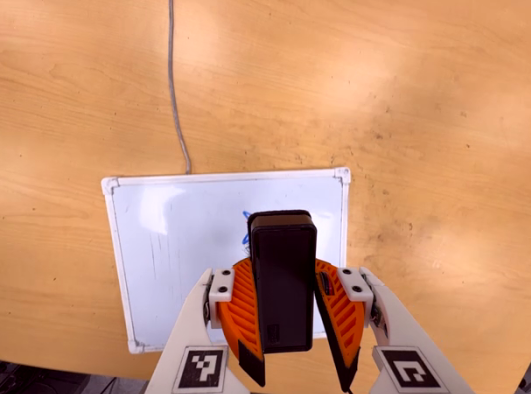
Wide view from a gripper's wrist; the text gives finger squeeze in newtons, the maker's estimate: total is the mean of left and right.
{"total": 8.3, "left": 8.7, "right": 7.9}